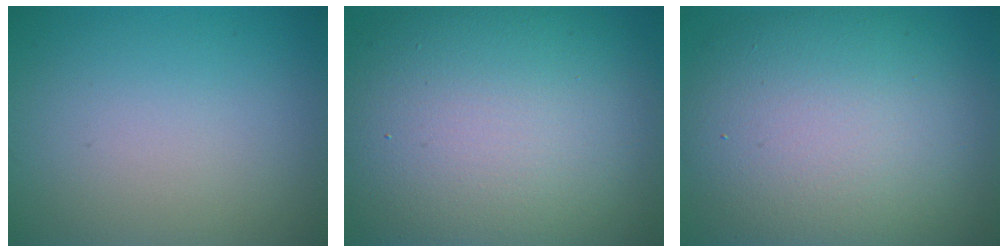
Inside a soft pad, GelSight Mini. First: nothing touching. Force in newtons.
{"total": 16.1, "press": 16.1, "slide": 0.6}
{"total": 12.8, "press": 12.8, "slide": 0.5}